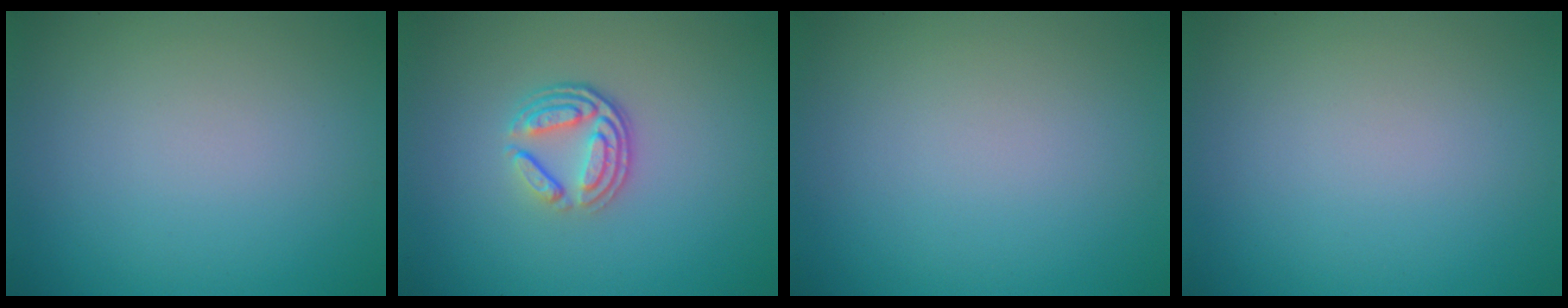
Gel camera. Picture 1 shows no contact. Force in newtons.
{"total": 3.8, "press": 2.7, "slide": 2.6}
{"total": 0.0}
{"total": 0.0}